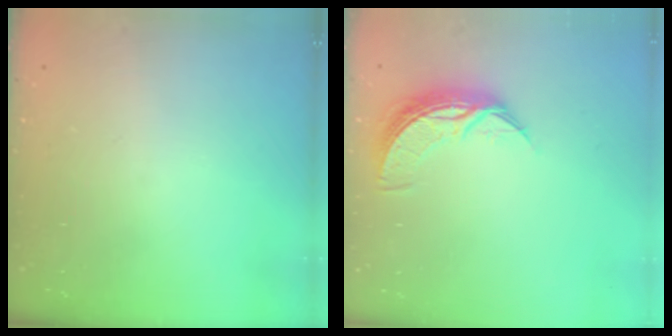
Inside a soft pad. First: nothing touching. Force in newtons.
{"total": 8.8, "press": 8.8, "slide": 0.4}